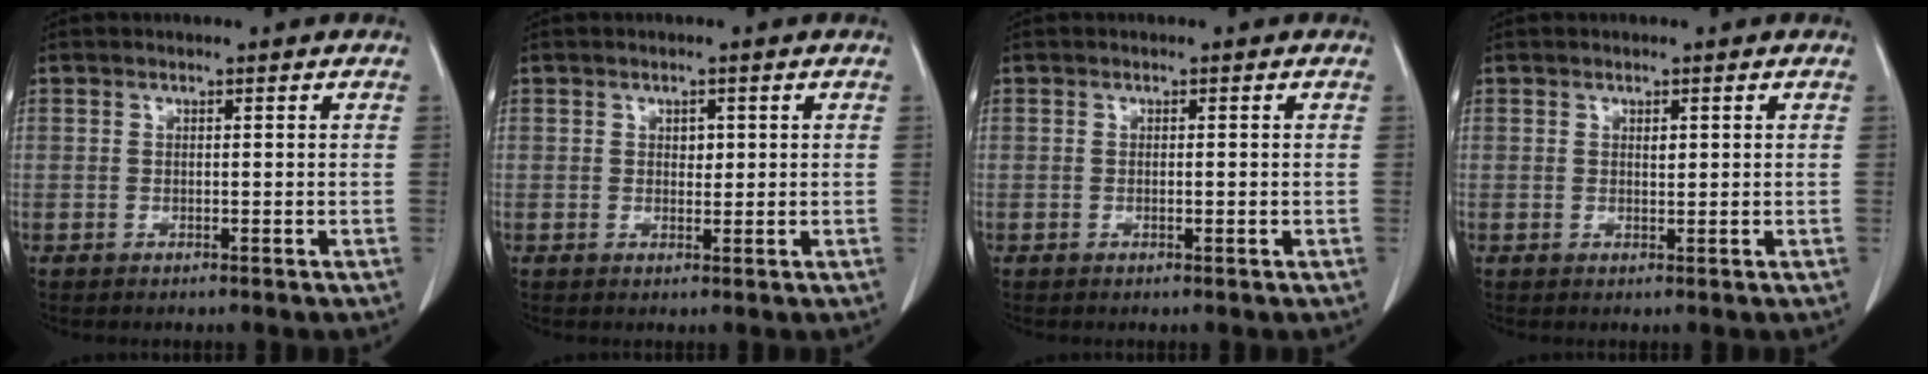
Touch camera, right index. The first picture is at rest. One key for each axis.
{"total": 1.4, "fx": 0.4, "fy": 0.9, "fz": 0.9, "tx": -0.009, "ty": -0.001, "tz": 0.005}
{"total": 0.6, "fx": -0.2, "fy": 0.0, "fz": 0.6, "tx": -0.009, "ty": -0.002, "tz": -0.002}
{"total": 0.8, "fx": 0.3, "fy": 0.4, "fz": 0.7, "tx": -0.011, "ty": -0.002, "tz": 0.005}